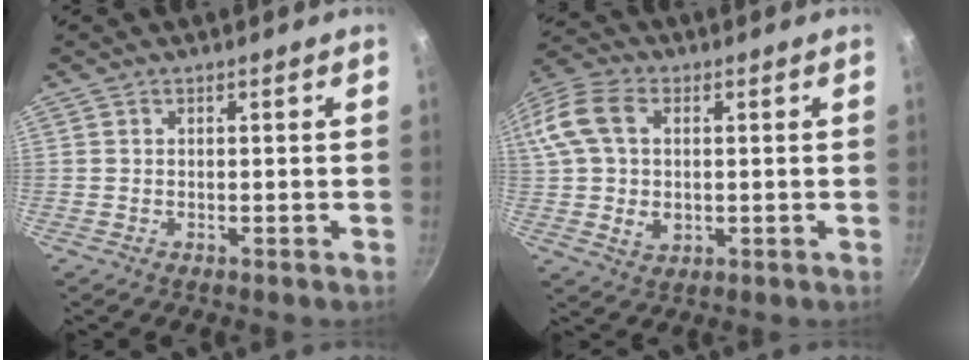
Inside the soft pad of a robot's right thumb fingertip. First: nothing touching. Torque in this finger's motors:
{"motor_torque": [0.23, 1.56, 0.49, -0.25, 0.13]}